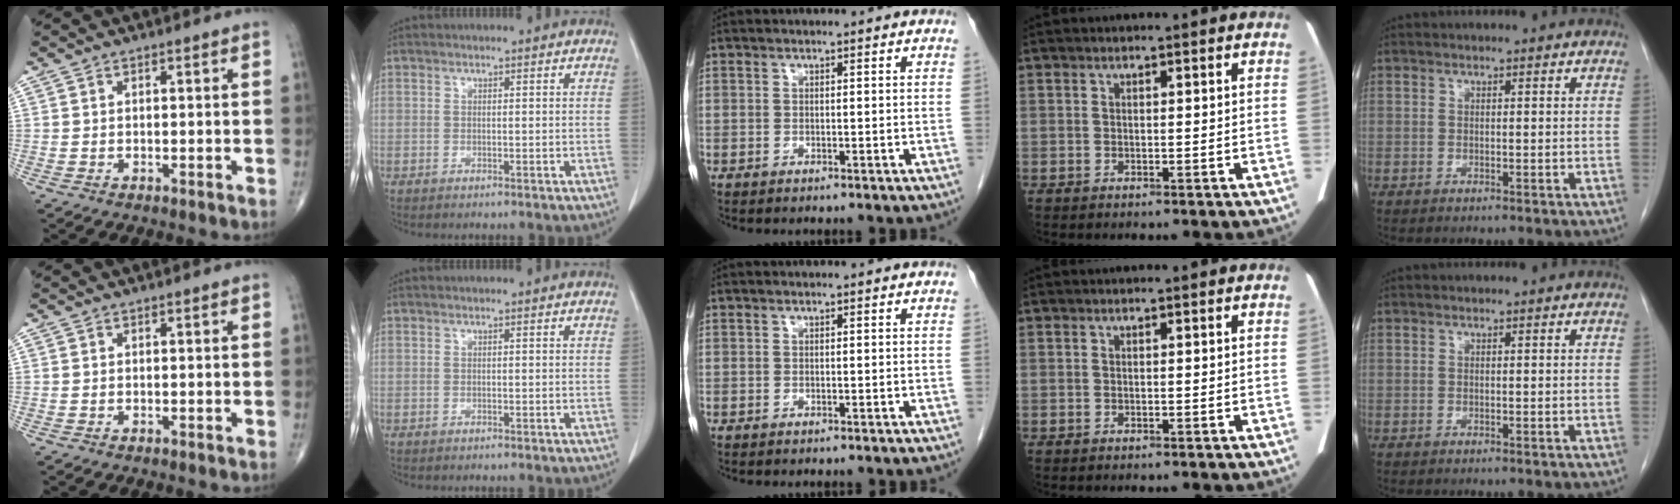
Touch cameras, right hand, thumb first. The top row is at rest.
{}